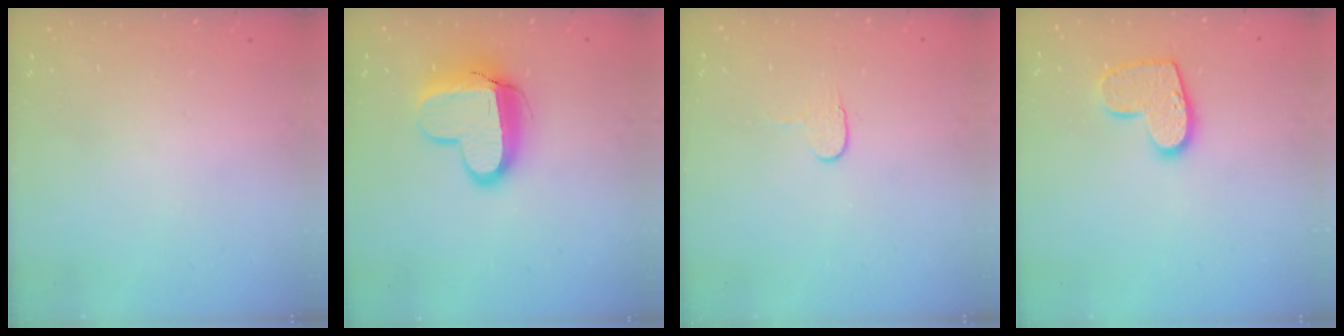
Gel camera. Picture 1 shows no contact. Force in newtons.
{"total": 12.3, "press": 12.2, "slide": 1.3}
{"total": 5.0, "press": 4.9, "slide": 0.4}
{"total": 12.0, "press": 11.9, "slide": 0.7}